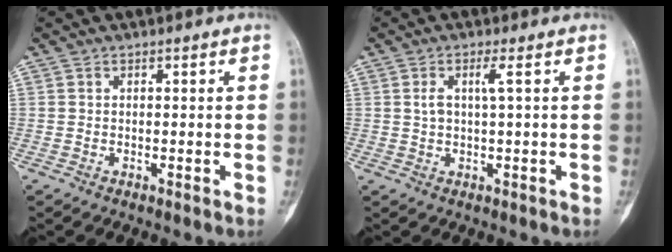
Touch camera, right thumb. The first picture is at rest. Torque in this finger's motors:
{"motor_torque": [-0.02, 0.02, 0.13, 0.00, 0.02]}